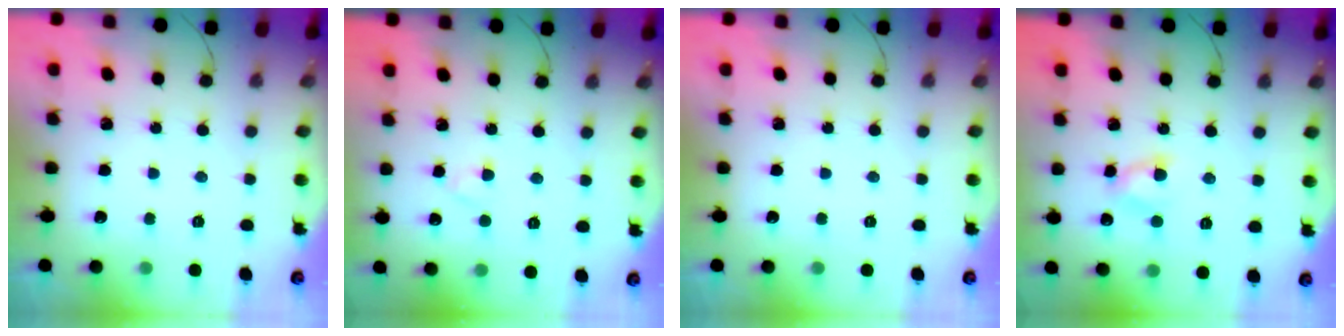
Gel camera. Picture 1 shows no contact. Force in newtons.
{"total": 1.8, "press": 1.6, "slide": 0.9}
{"total": 0.0}
{"total": 4.7, "press": 4.6, "slide": 0.5}